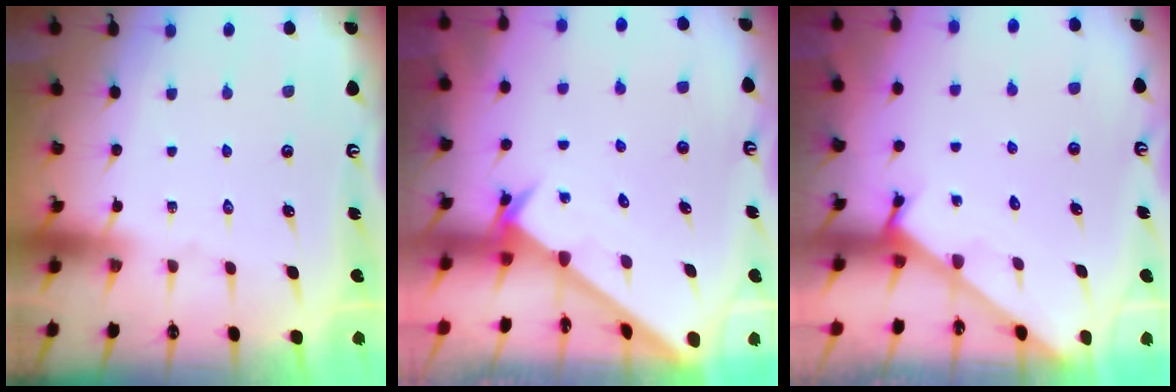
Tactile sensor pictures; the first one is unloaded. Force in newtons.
{"total": 2.4, "press": 2.4, "slide": 0.2}
{"total": 1.5, "press": 1.5, "slide": 0.1}